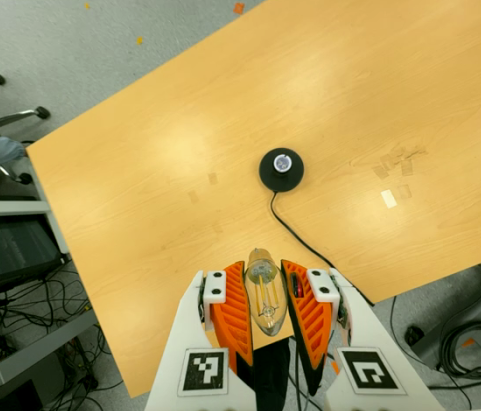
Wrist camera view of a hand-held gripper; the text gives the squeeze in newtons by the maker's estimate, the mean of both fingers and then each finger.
{"total": 18.4, "left": 19.3, "right": 17.6}